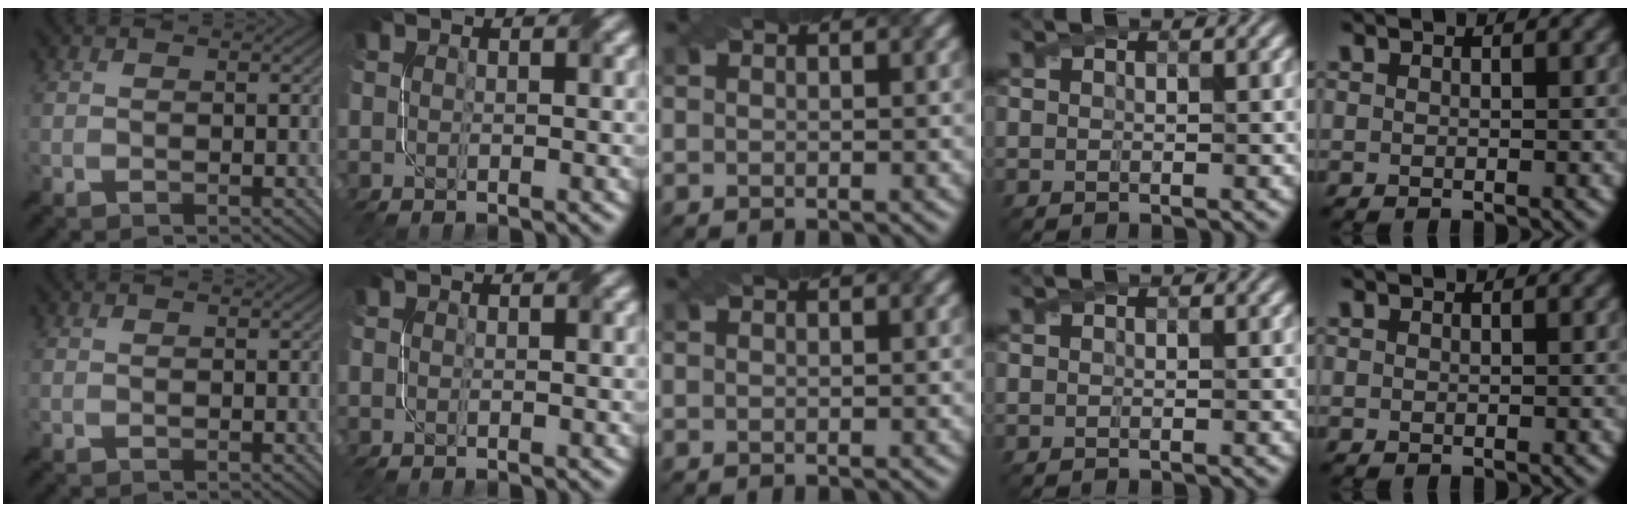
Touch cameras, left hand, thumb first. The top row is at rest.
{"middle": {"total": 1.0, "force": [-0.7, -0.4, -0.5], "torque": [0.004, 0.006, -0.006]}, "little": {"total": 0.7, "force": [0.1, -0.3, -0.6], "torque": [0.003, -0.002, 0.006]}}